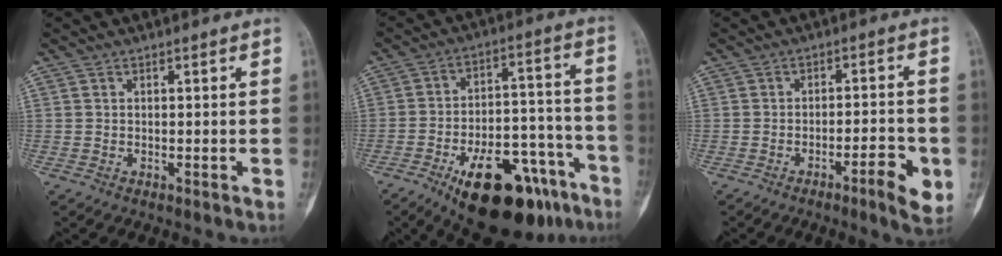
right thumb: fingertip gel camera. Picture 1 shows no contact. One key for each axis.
{"total": 22.6, "fx": -13.7, "fy": 9.5, "fz": 15.2, "tx": -0.176, "ty": 0.075, "tz": -0.204}
{"total": 6.5, "fx": -2.7, "fy": 1.3, "fz": 5.8, "tx": -0.079, "ty": 0.015, "tz": -0.037}